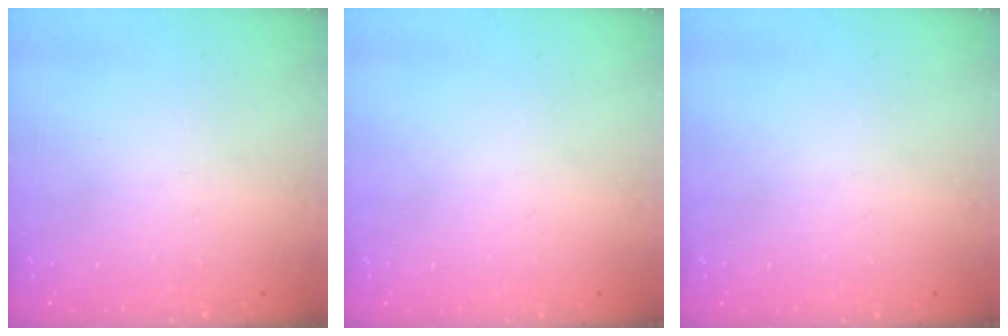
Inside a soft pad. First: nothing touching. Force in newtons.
{"total": 0.0}
{"total": 0.0}